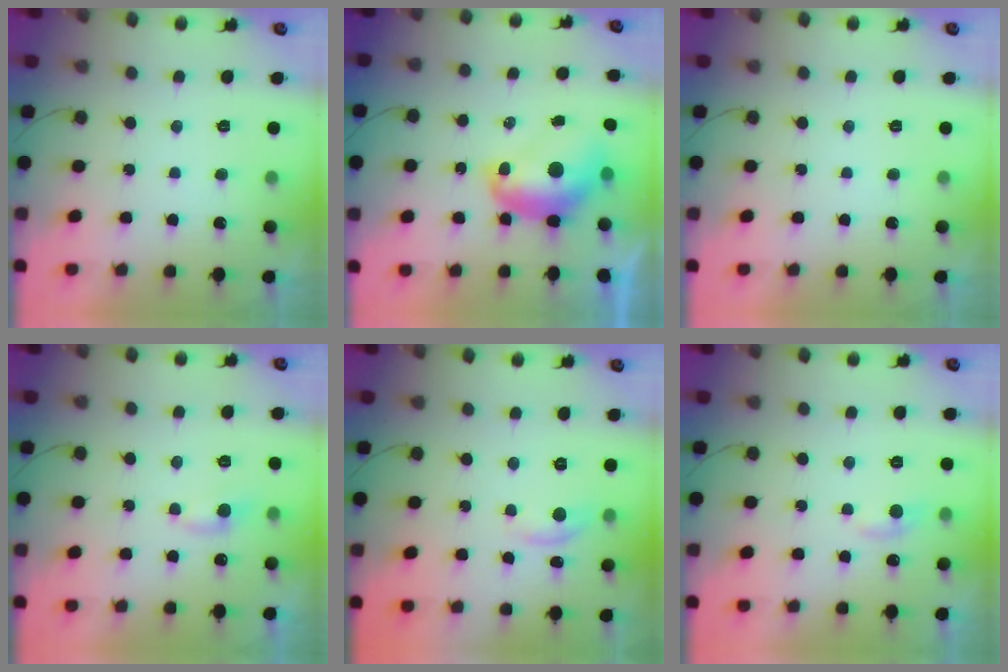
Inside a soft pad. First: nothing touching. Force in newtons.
{"total": 10.1, "press": 10.0, "slide": 1.1}
{"total": 0.0}
{"total": 4.3, "press": 4.2, "slide": 0.7}
{"total": 4.6, "press": 4.5, "slide": 0.4}
{"total": 5.3, "press": 5.2, "slide": 0.8}